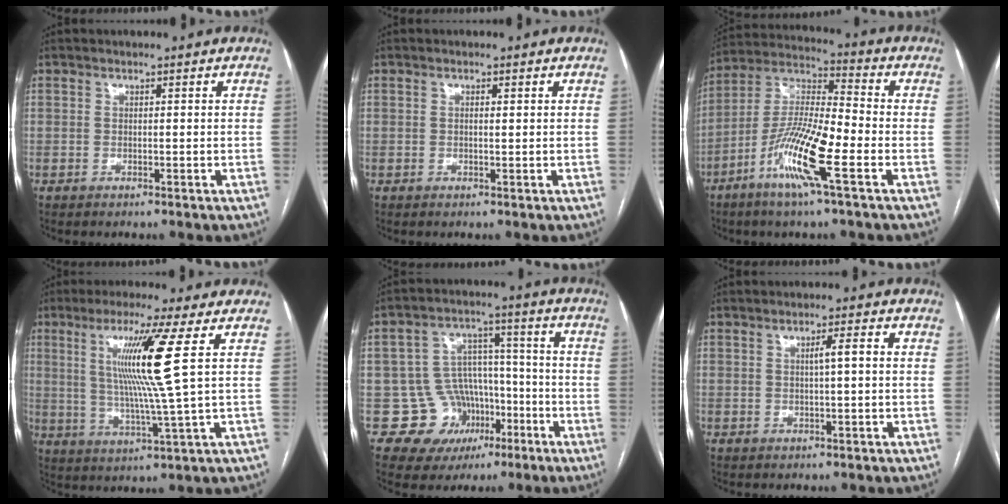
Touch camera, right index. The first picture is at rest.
{"total": 0.6, "force": [0.2, 0.0, 0.5], "torque": [-0.013, 0.000, 0.002]}
{"total": 13.9, "force": [-5.8, 0.9, 12.6], "torque": [-0.253, -0.010, -0.116]}
{"total": 11.2, "force": [3.2, -2.5, 10.4], "torque": [-0.192, -0.009, 0.061]}
{"total": 11.2, "force": [-4.2, 10.3, 1.7], "torque": [-0.020, 0.062, -0.050]}
{"total": 2.4, "force": [0.2, -0.1, 2.4], "torque": [-0.038, 0.004, 0.003]}